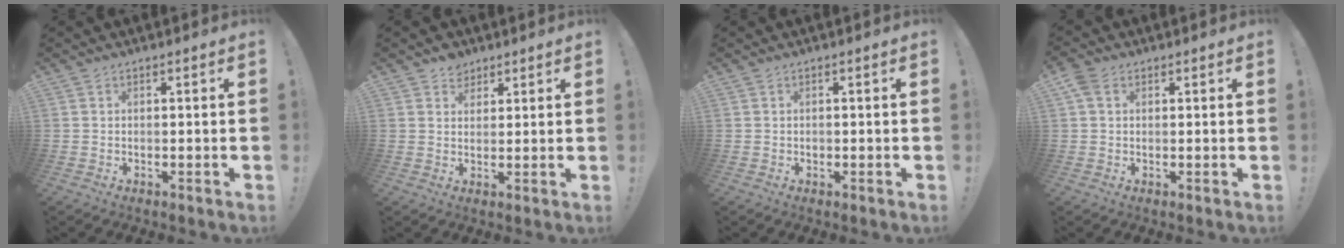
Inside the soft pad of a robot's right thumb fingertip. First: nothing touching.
{"total": 4.0, "force": [2.8, 2.8, 0.4], "torque": [0.001, -0.017, 0.052]}
{"total": 0.6, "force": [-0.3, 0.6, 0.1], "torque": [-0.006, 0.004, -0.005]}
{"total": 3.7, "force": [1.6, 2.6, 2.2], "torque": [-0.040, 0.002, 0.032]}